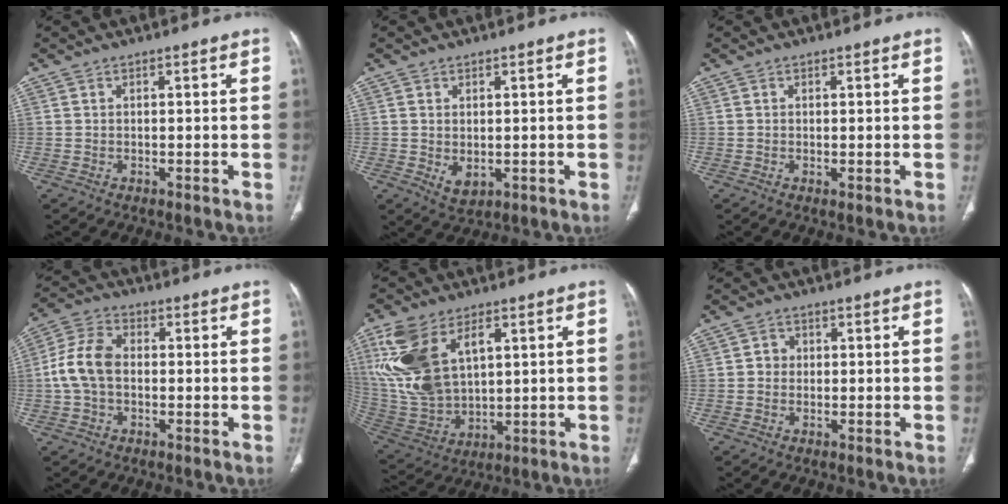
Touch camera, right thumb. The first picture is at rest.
{"total": 3.2, "force": [-0.2, 2.1, 2.4], "torque": [-0.036, -0.008, 0.008]}
{"total": 0.5, "force": [0.0, 0.2, 0.5], "torque": [-0.013, -0.004, 0.000]}
{"total": 8.8, "force": [-0.5, 6.0, 6.5], "torque": [-0.132, 0.026, -0.017]}
{"total": 18.3, "force": [6.3, 10.7, 13.4], "torque": [-0.277, -0.017, 0.138]}
{"total": 2.2, "force": [0.0, 2.1, 0.8], "torque": [0.002, 0.006, -0.003]}